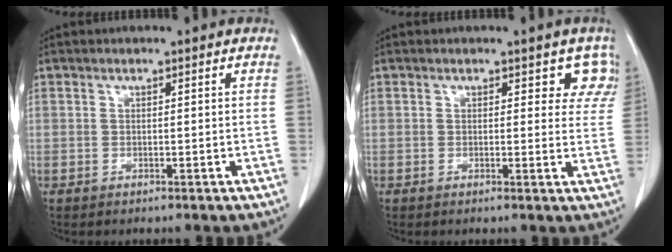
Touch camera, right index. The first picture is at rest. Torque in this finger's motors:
{"motor_torque": [0.14, 0.13, 0.02, 0.01]}